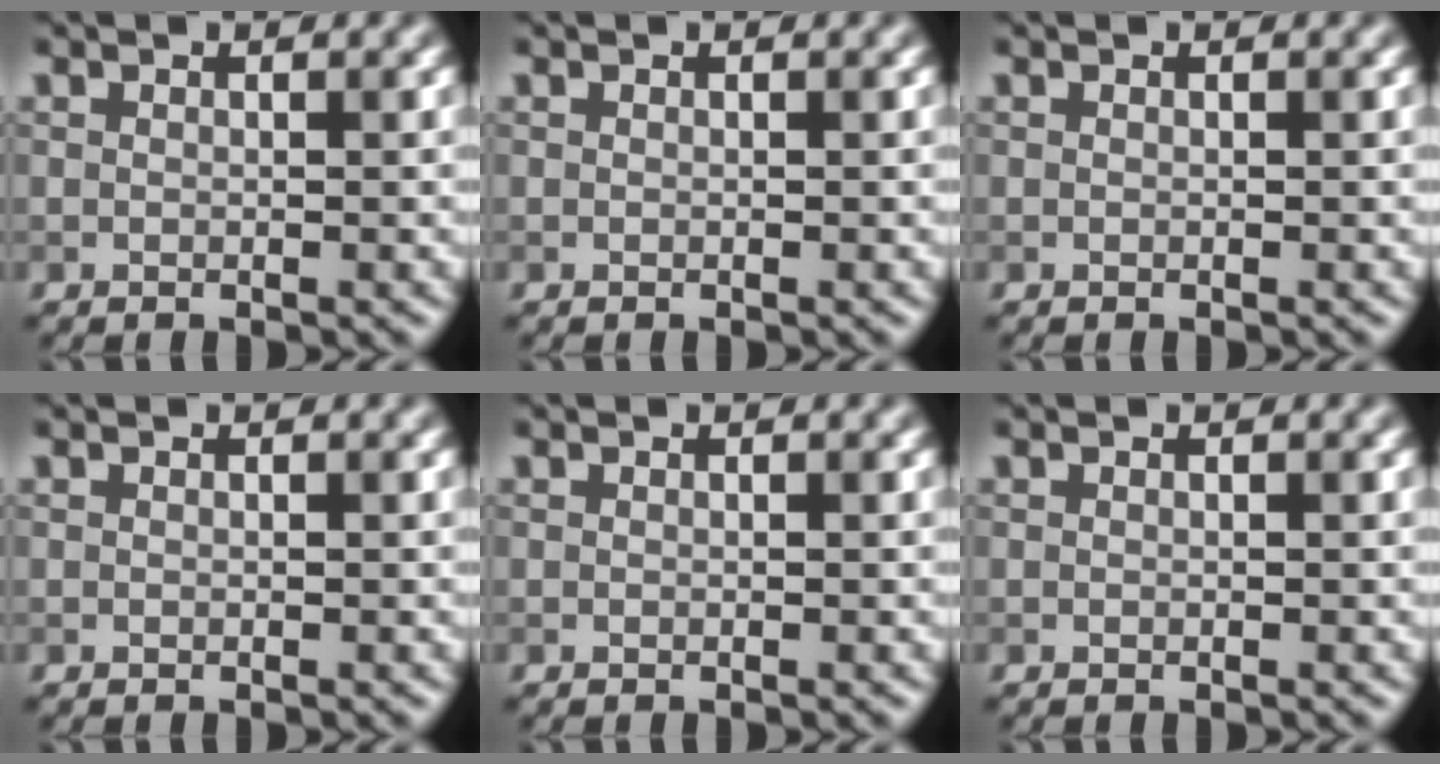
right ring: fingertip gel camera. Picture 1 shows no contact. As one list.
[{"total": 0.0}, {"total": 0.0}, {"total": 0.0}, {"total": 0.0}, {"total": 0.0}]